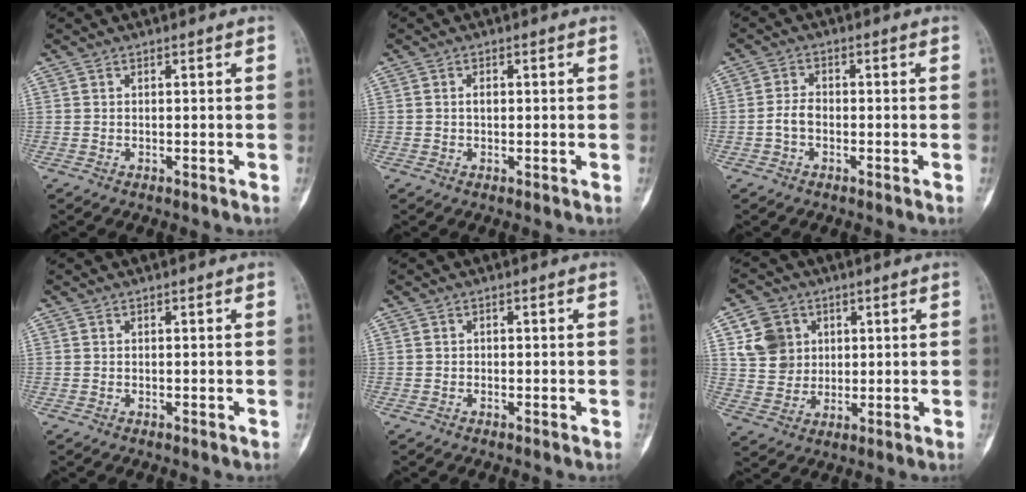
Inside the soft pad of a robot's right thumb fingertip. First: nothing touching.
{"total": 1.1, "force": [0.1, 0.7, 0.9], "torque": [-0.012, 0.000, 0.002]}
{"total": 3.0, "force": [-1.0, 2.0, 2.1], "torque": [-0.039, 0.013, -0.025]}
{"total": 0.0}
{"total": 0.0}
{"total": 9.2, "force": [2.9, 8.1, 3.4], "torque": [-0.034, -0.005, 0.059]}